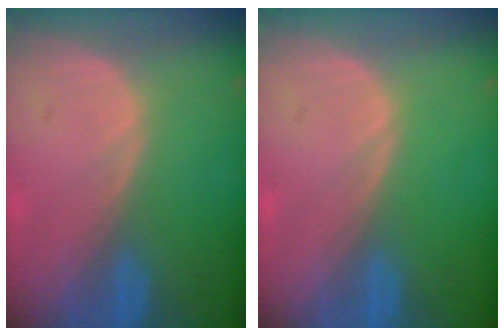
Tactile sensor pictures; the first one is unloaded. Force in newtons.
{"total": 0.0}